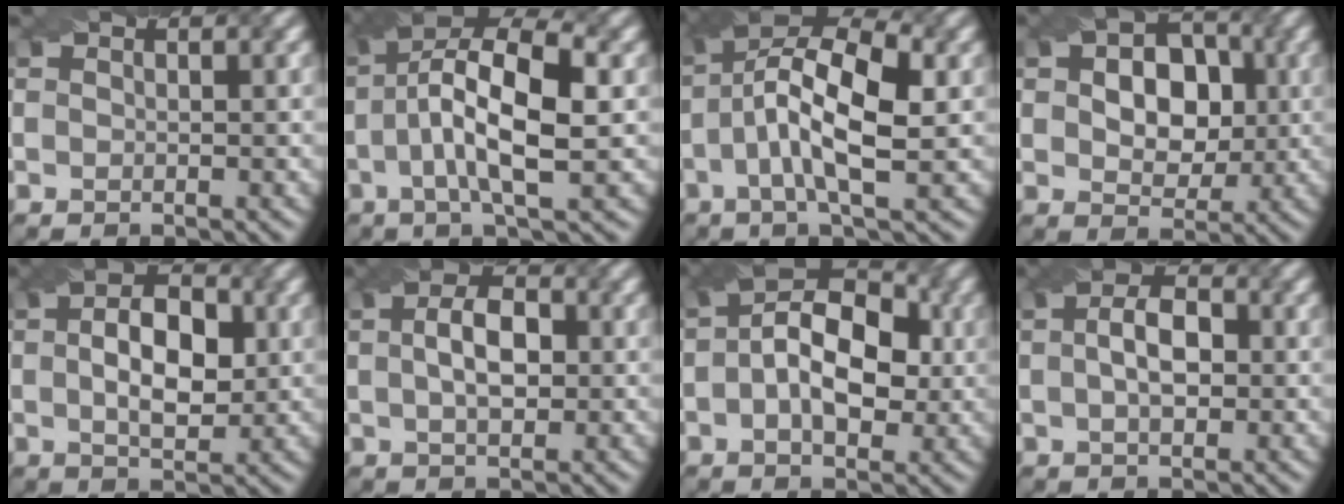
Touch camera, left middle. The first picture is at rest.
{"total": 8.5, "force": [-0.3, 2.8, 8.1], "torque": [-0.134, 0.017, 0.006]}
{"total": 8.6, "force": [-0.5, 3.2, 8.0], "torque": [-0.147, 0.014, 0.002]}
{"total": 6.4, "force": [0.2, 4.9, 4.1], "torque": [-0.054, 0.007, 0.013]}
{"total": 5.2, "force": [0.0, 3.2, 4.2], "torque": [-0.055, 0.012, 0.011]}
{"total": 3.3, "force": [-0.3, 2.0, 2.6], "torque": [-0.041, 0.007, 0.008]}
{"total": 7.7, "force": [-0.2, 4.7, 6.1], "torque": [-0.077, 0.019, 0.001]}
{"total": 3.0, "force": [-0.4, 1.9, 2.4], "torque": [-0.032, 0.008, 0.002]}